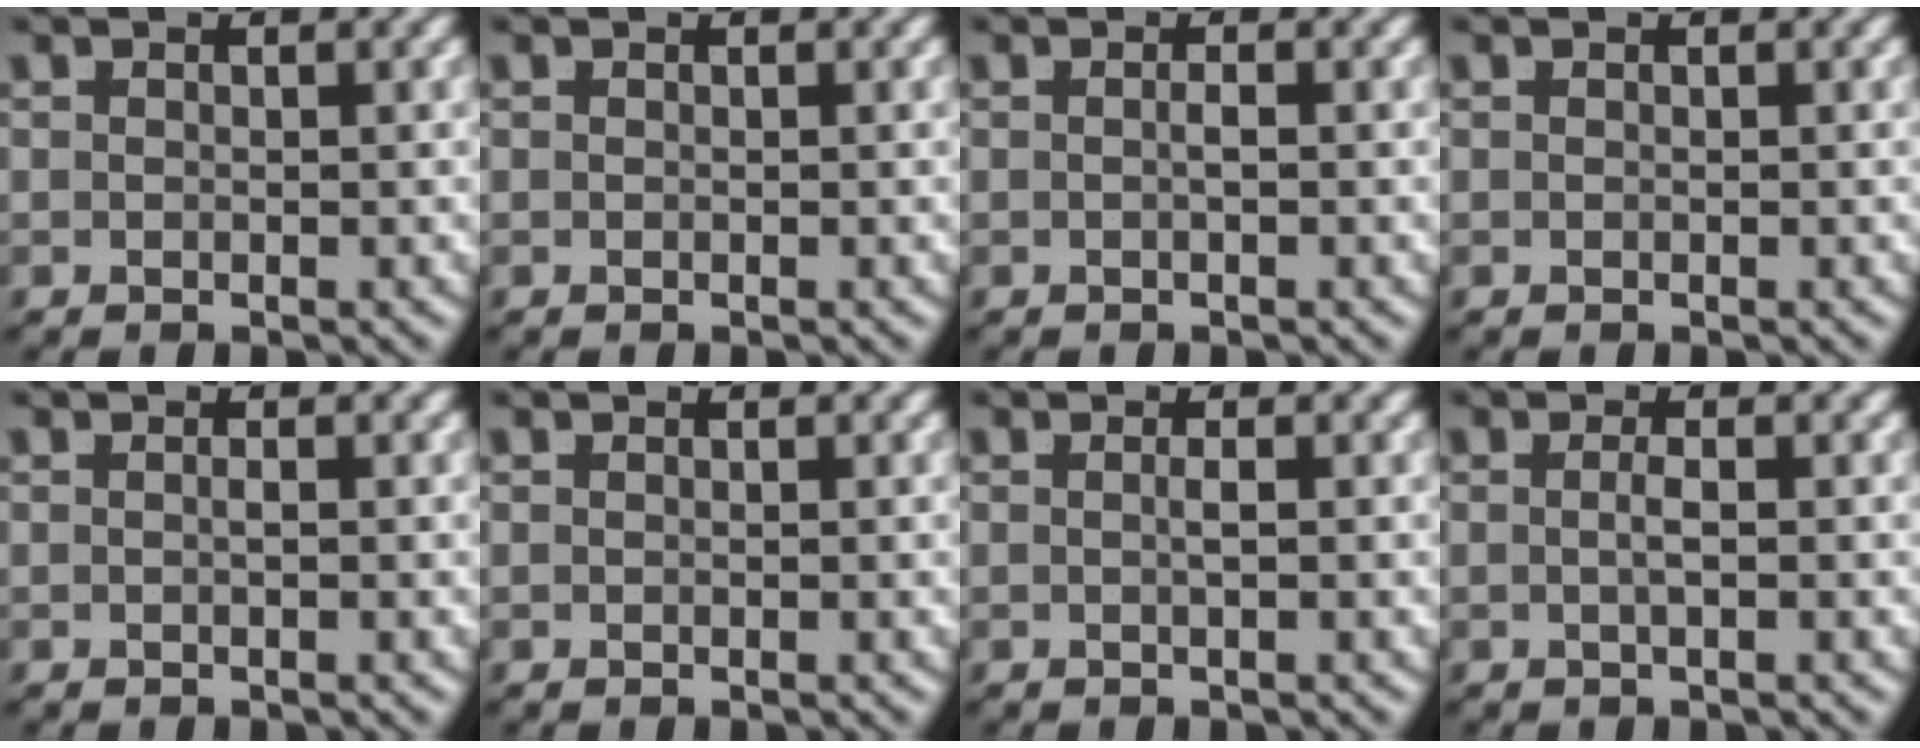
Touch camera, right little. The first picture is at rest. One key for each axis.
{"total": 0.0}
{"total": 0.8, "fx": -0.5, "fy": -0.2, "fz": 0.6, "tx": -0.012, "ty": -0.003, "tz": -0.006}
{"total": 0.0}
{"total": 0.5, "fx": -0.4, "fy": -0.2, "fz": 0.3, "tx": -0.008, "ty": -0.004, "tz": -0.003}
{"total": 0.0}
{"total": 1.0, "fx": -0.5, "fy": -0.5, "fz": 0.6, "tx": -0.013, "ty": -0.004, "tz": -0.006}
{"total": 1.3, "fx": -0.6, "fy": -0.6, "fz": 1.0, "tx": -0.022, "ty": -0.004, "tz": -0.008}